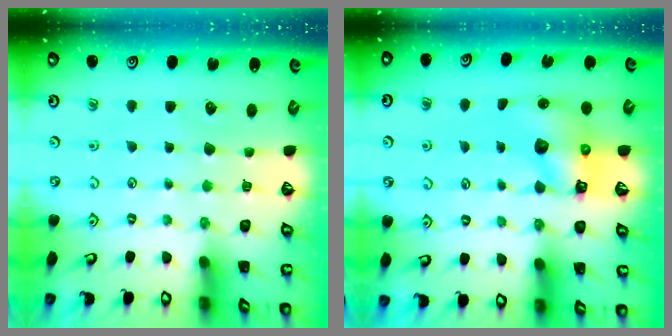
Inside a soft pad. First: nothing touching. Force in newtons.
{"total": 7.1, "press": 7.0, "slide": 1.0}